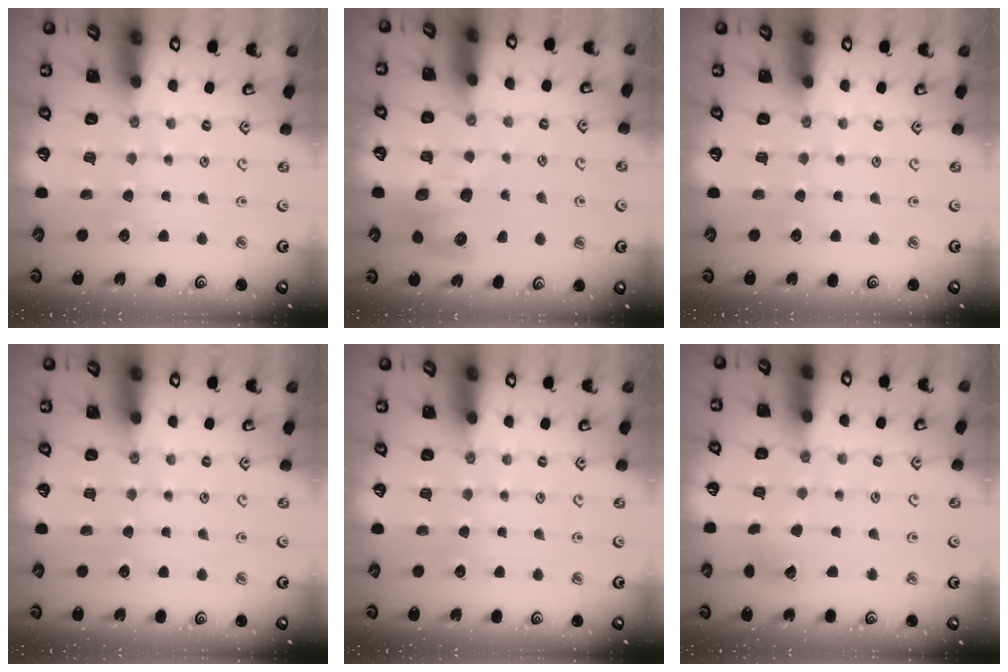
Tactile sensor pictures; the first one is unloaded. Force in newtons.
{"total": 7.5, "press": 7.4, "slide": 1.0}
{"total": 0.0}
{"total": 0.0}
{"total": 0.0}
{"total": 5.2, "press": 5.1, "slide": 0.8}